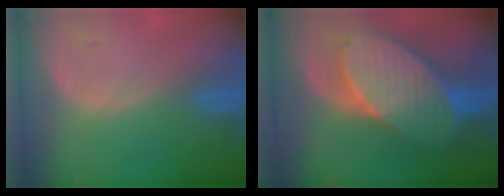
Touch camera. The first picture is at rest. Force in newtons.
{"total": 10.7, "press": 10.7, "slide": 0.6}